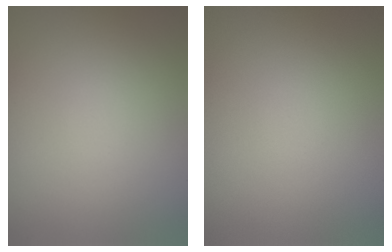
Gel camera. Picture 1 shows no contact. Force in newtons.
{"total": 0.0}